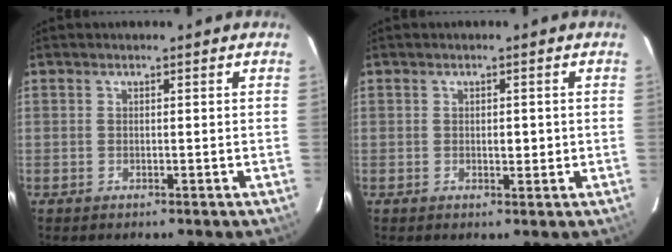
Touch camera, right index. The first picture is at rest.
{"total": 1.6, "force": [0.0, 0.8, 1.3], "torque": [-0.018, 0.000, 0.002]}